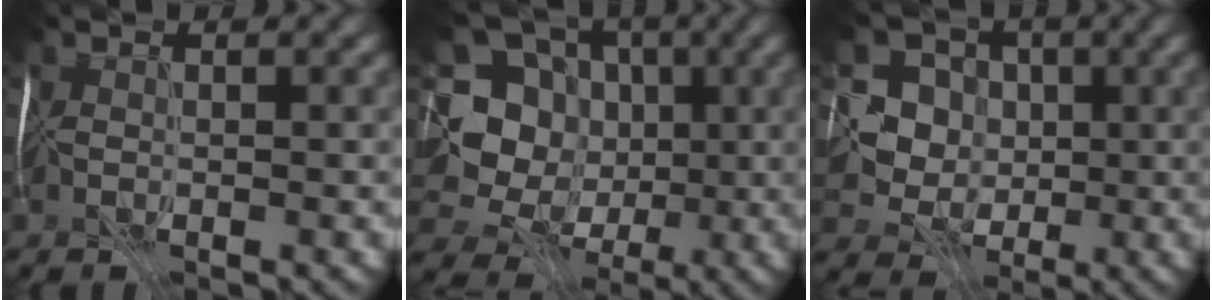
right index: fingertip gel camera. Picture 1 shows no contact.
{"total": 10.2, "force": [0.4, 9.7, 3.2], "torque": [-0.091, 0.033, 0.006]}
{"total": 4.0, "force": [0.8, 3.8, 0.9], "torque": [-0.010, -0.001, 0.009]}